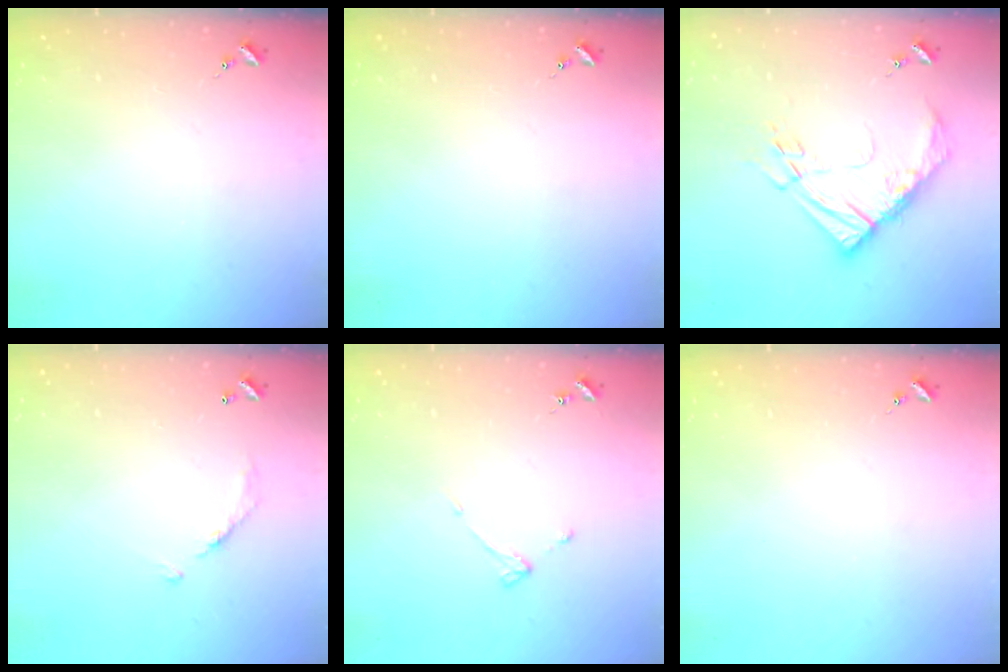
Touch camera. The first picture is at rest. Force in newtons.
{"total": 0.0}
{"total": 15.4, "press": 15.3, "slide": 1.6}
{"total": 6.5, "press": 6.5, "slide": 0.4}
{"total": 3.1, "press": 3.0, "slide": 0.5}
{"total": 0.0}